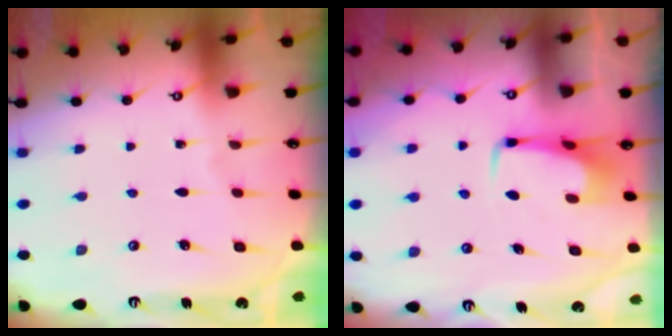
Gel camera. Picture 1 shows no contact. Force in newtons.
{"total": 2.9, "press": 2.9, "slide": 0.4}